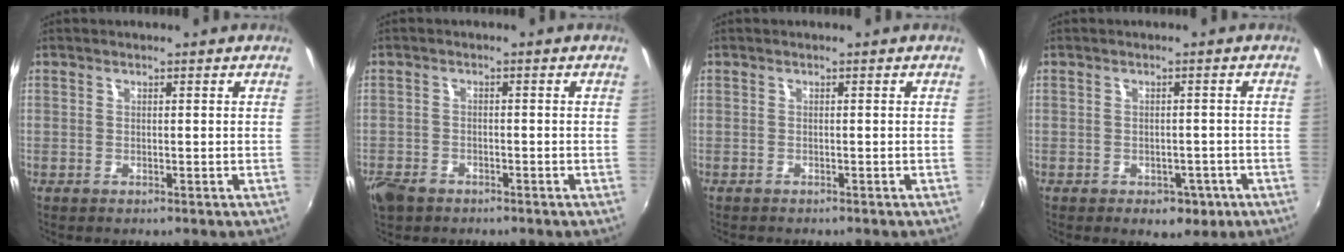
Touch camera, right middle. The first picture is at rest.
{"total": 5.4, "force": [-3.9, 2.9, 2.3], "torque": [-0.067, -0.014, -0.077]}
{"total": 0.7, "force": [-0.7, 0.1, 0.1], "torque": [-0.004, -0.003, -0.011]}
{"total": 4.8, "force": [-2.5, 3.4, 2.3], "torque": [-0.044, -0.007, -0.023]}